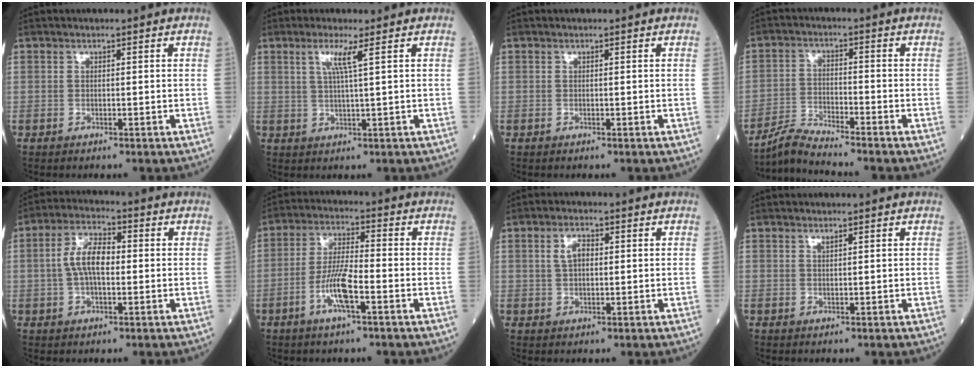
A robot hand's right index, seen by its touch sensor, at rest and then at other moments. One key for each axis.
{"total": 3.4, "fx": 1.5, "fy": -0.7, "fz": 3.0, "tx": -0.063, "ty": -0.001, "tz": 0.029}
{"total": 0.0}
{"total": 5.3, "fx": -5.1, "fy": -1.5, "fz": 0.6, "tx": -0.025, "ty": -0.020, "tz": -0.100}
{"total": 6.7, "fx": 0.1, "fy": 2.8, "fz": 6.1, "tx": -0.125, "ty": 0.015, "tz": -0.005}
{"total": 7.3, "fx": -2.9, "fy": 1.0, "fz": 6.6, "tx": -0.131, "ty": -0.002, "tz": -0.058}
{"total": 3.0, "fx": 0.7, "fy": 1.7, "fz": 2.4, "tx": -0.046, "ty": 0.008, "tz": 0.013}
{"total": 0.5, "fx": 0.5, "fy": 0.0, "fz": 0.2, "tx": -0.007, "ty": -0.005, "tz": 0.009}